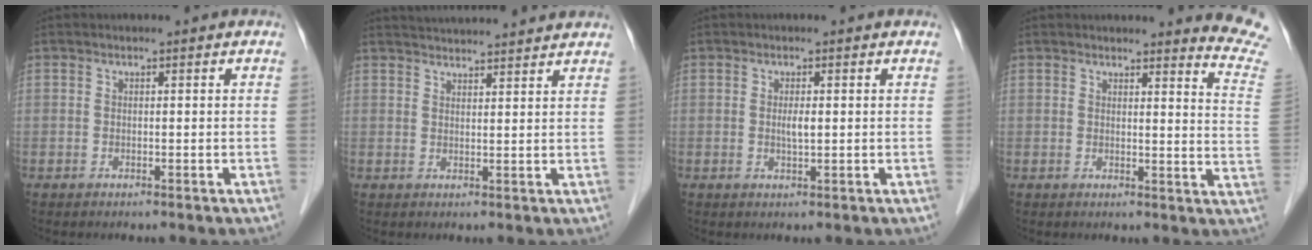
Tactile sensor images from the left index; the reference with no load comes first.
{"total": 10.7, "force": [10.3, 0.4, 3.0], "torque": [-0.047, 0.026, 0.134]}
{"total": 1.6, "force": [0.2, 0.3, 1.5], "torque": [-0.030, 0.000, 0.003]}
{"total": 9.2, "force": [9.2, -0.9, 0.7], "torque": [0.002, -0.104, 0.073]}